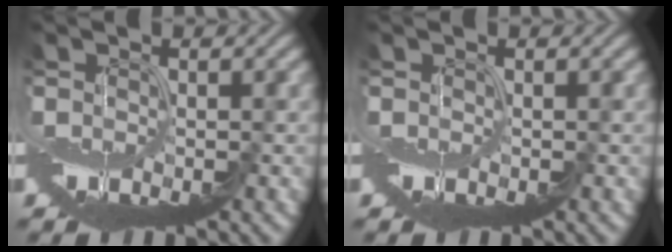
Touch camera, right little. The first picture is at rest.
{"total": 0.0}